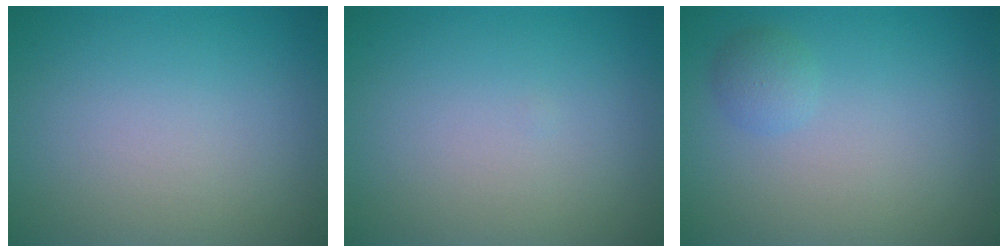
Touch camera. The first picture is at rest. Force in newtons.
{"total": 0.0}
{"total": 1.3, "press": 1.3, "slide": 0.1}